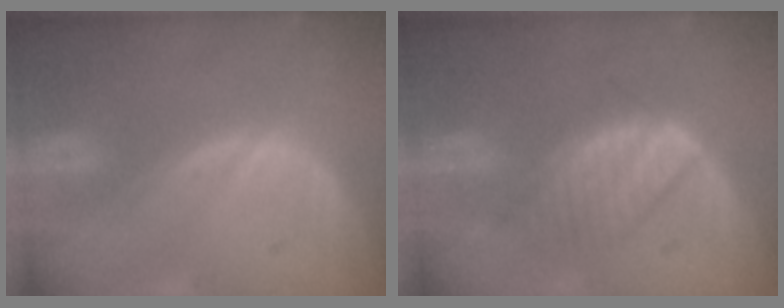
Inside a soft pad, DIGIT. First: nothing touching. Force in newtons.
{"total": 6.0, "press": 5.9, "slide": 1.1}